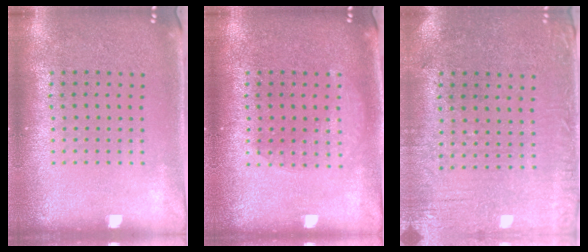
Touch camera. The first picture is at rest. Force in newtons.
{"total": 1.7, "press": 1.7, "slide": 0.4}
{"total": 0.6, "press": 0.3, "slide": 0.5}